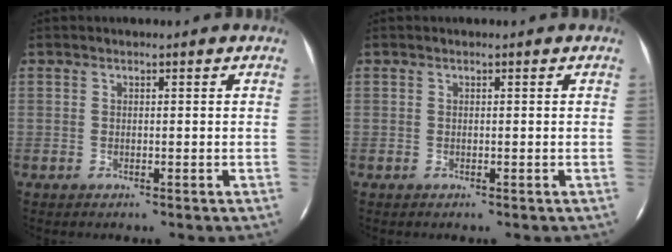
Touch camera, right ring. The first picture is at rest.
{"total": 0.0}